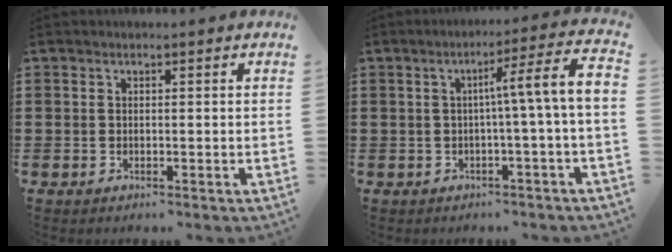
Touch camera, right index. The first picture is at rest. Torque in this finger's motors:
{"motor_torque": [1.11, -0.54, 0.51, 0.15]}